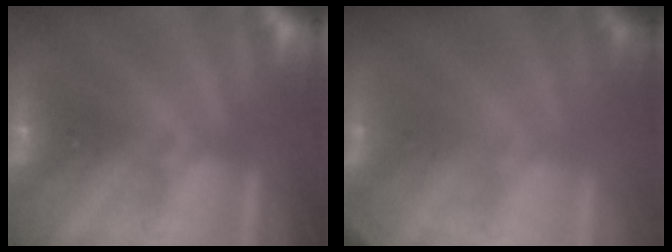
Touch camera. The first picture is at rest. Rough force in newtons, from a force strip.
{"total": 2.0}